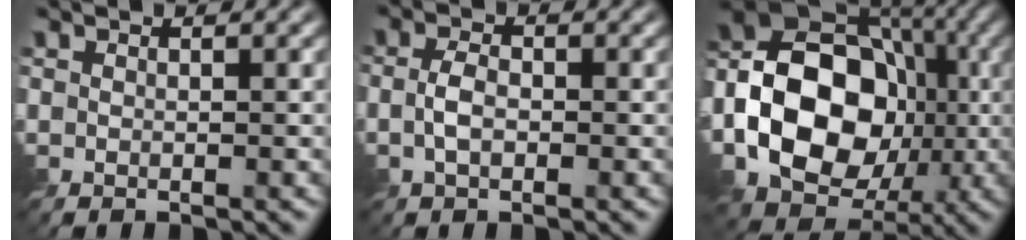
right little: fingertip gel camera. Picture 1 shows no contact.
{"total": 2.2, "force": [-0.7, 1.3, 1.7], "torque": [-0.037, 0.002, -0.017]}
{"total": 15.2, "force": [-3.0, 11.4, 9.6], "torque": [-0.165, 0.003, -0.066]}